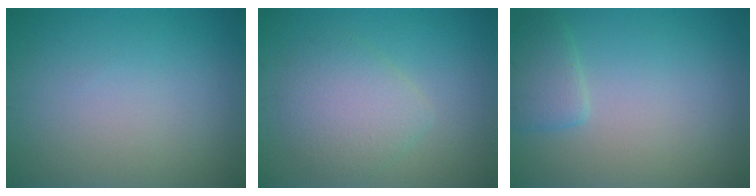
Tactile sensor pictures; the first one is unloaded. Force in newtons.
{"total": 3.6, "press": 3.6, "slide": 0.2}
{"total": 2.2, "press": 2.1, "slide": 0.2}